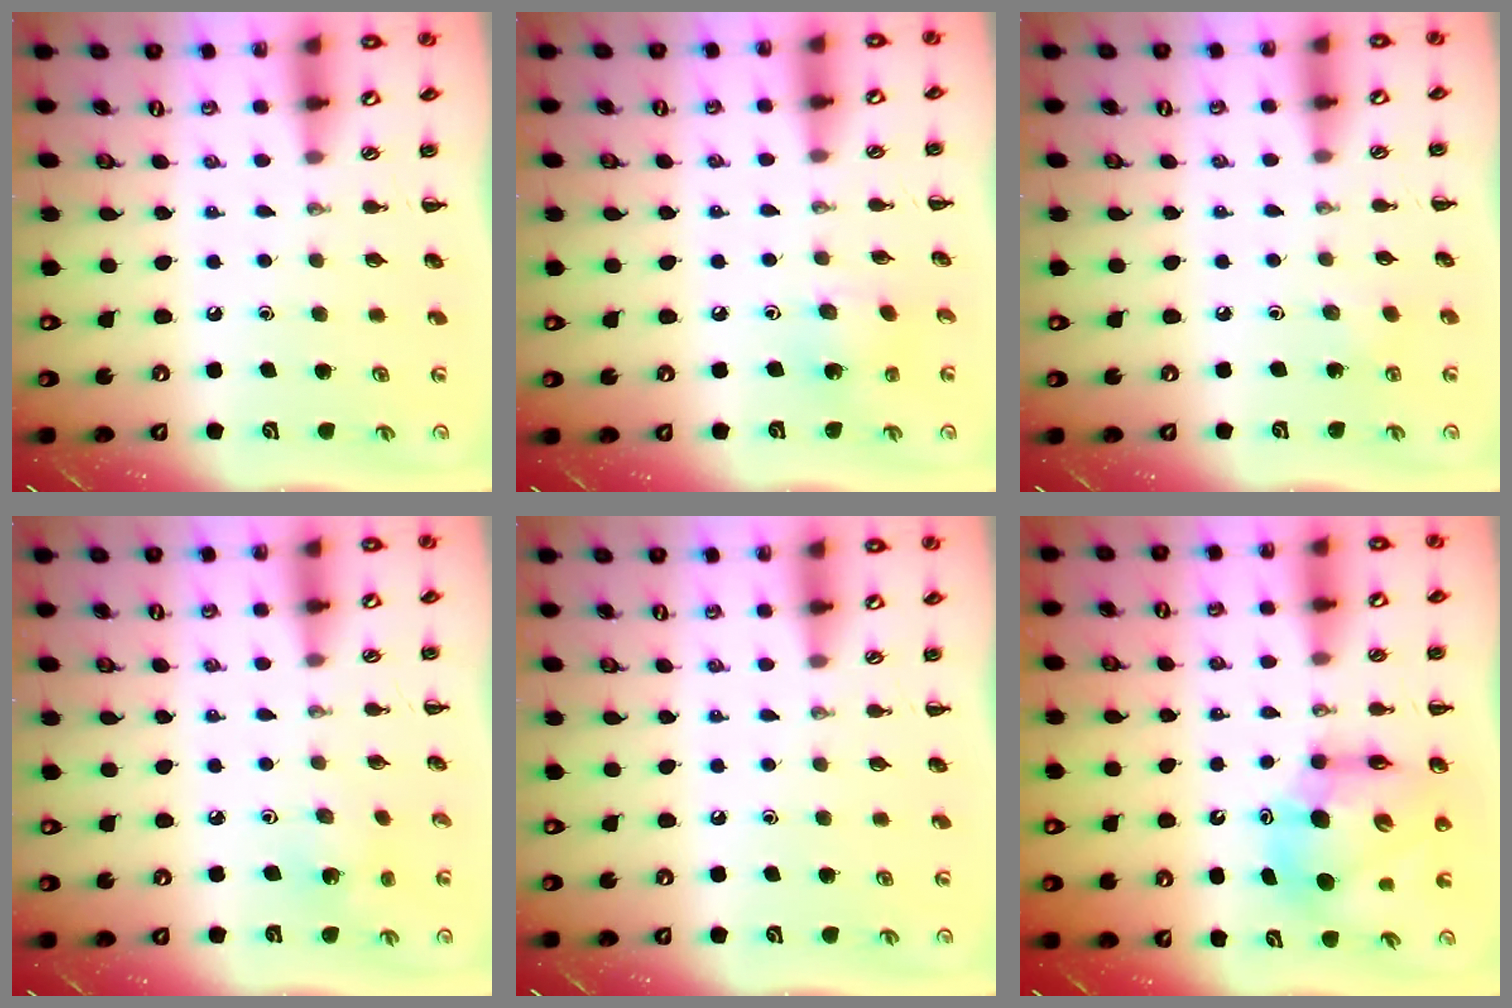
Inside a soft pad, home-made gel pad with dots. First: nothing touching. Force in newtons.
{"total": 2.1, "press": 2.0, "slide": 0.5}
{"total": 1.9, "press": 1.8, "slide": 0.6}
{"total": 1.5, "press": 1.4, "slide": 0.5}
{"total": 0.0}
{"total": 11.1, "press": 10.6, "slide": 3.5}